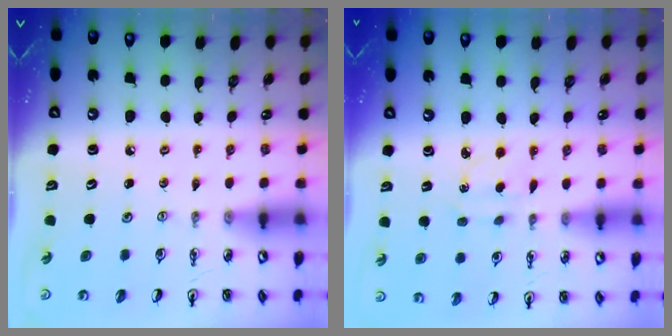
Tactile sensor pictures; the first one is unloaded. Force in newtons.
{"total": 2.9, "press": 2.9, "slide": 0.4}